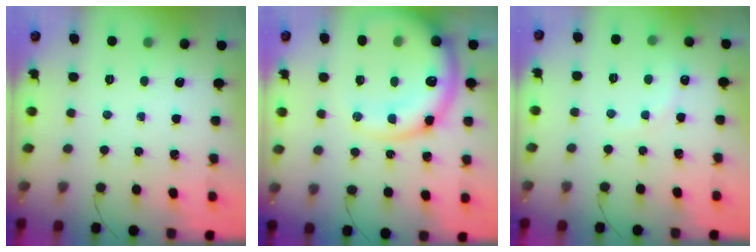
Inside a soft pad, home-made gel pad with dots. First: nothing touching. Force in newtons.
{"total": 20.5, "press": 20.0, "slide": 4.4}
{"total": 7.6, "press": 7.4, "slide": 1.9}